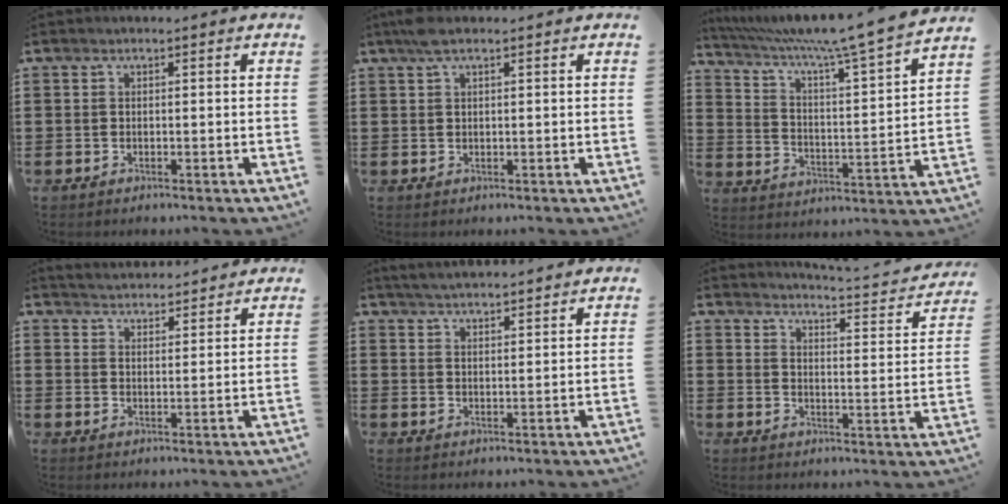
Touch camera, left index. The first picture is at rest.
{"total": 2.3, "force": [1.4, 0.4, 1.7], "torque": [-0.036, 0.003, 0.026]}
{"total": 8.4, "force": [7.1, -0.9, 4.4], "torque": [-0.113, -0.057, 0.110]}
{"total": 3.5, "force": [3.4, -0.3, -0.6], "torque": [-0.001, -0.019, 0.061]}
{"total": 3.6, "force": [3.6, -0.4, 0.2], "torque": [-0.016, -0.013, 0.064]}
{"total": 2.7, "force": [2.5, -0.4, 0.8], "torque": [-0.027, -0.031, 0.032]}